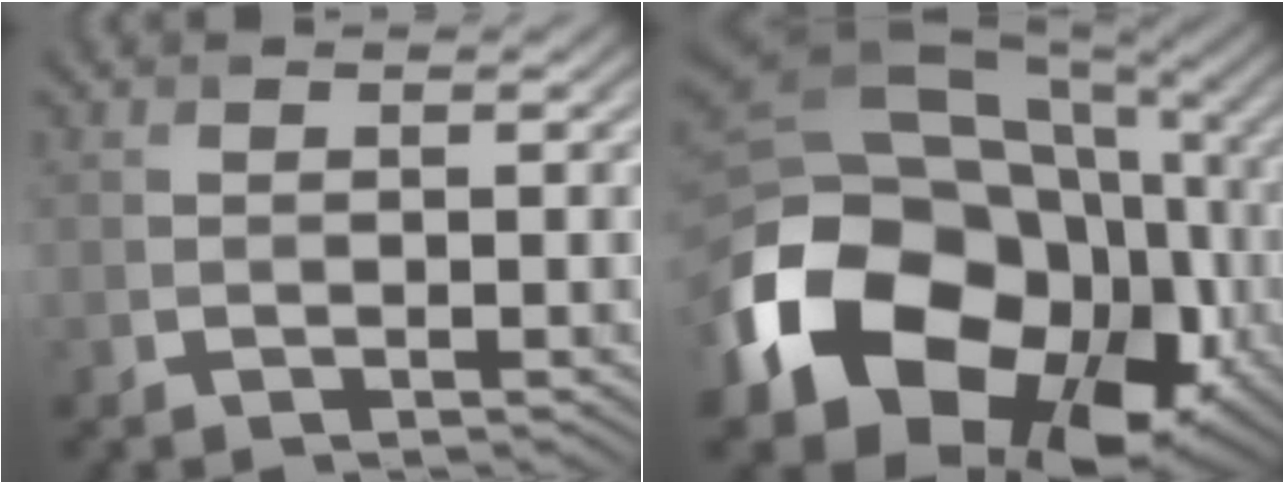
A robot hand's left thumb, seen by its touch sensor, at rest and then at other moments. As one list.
[{"total": 20.9, "force": [-6.1, 15.5, 12.6], "torque": [-0.289, -0.045, -0.090]}]